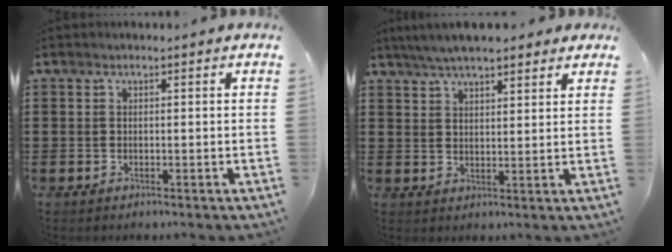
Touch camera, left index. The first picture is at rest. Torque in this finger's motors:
{"motor_torque": [2.14, 0.00, 0.67, 0.21]}